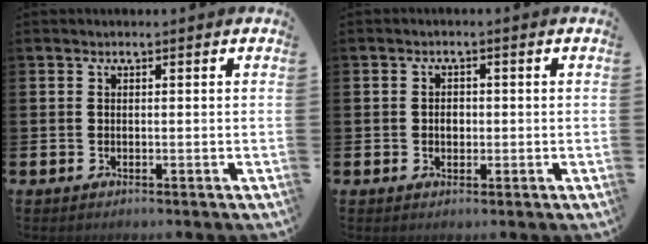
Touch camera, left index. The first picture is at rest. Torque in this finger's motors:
{"motor_torque": [0.05, 0.00, 0.00, 0.04]}